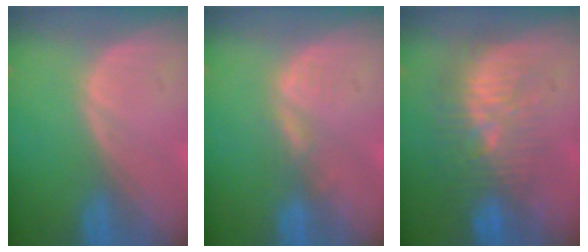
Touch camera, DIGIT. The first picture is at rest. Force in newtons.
{"total": 1.6, "press": 1.6, "slide": 0.2}
{"total": 9.7, "press": 9.1, "slide": 3.6}